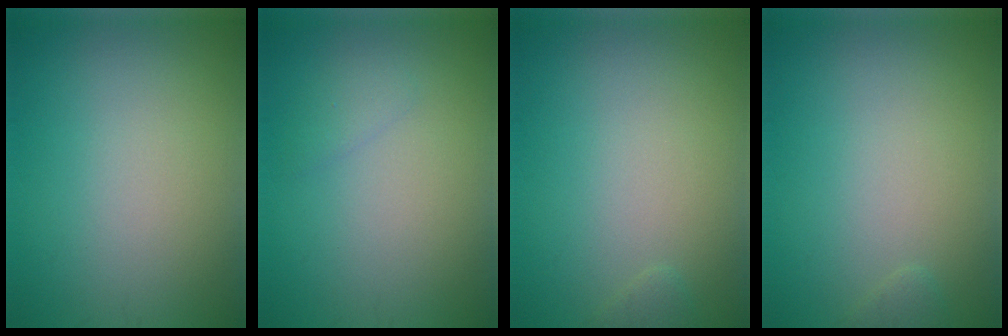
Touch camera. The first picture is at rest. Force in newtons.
{"total": 0.9, "press": 0.9, "slide": 0.1}
{"total": 0.6, "press": 0.6, "slide": 0.1}
{"total": 0.6, "press": 0.6, "slide": 0.1}